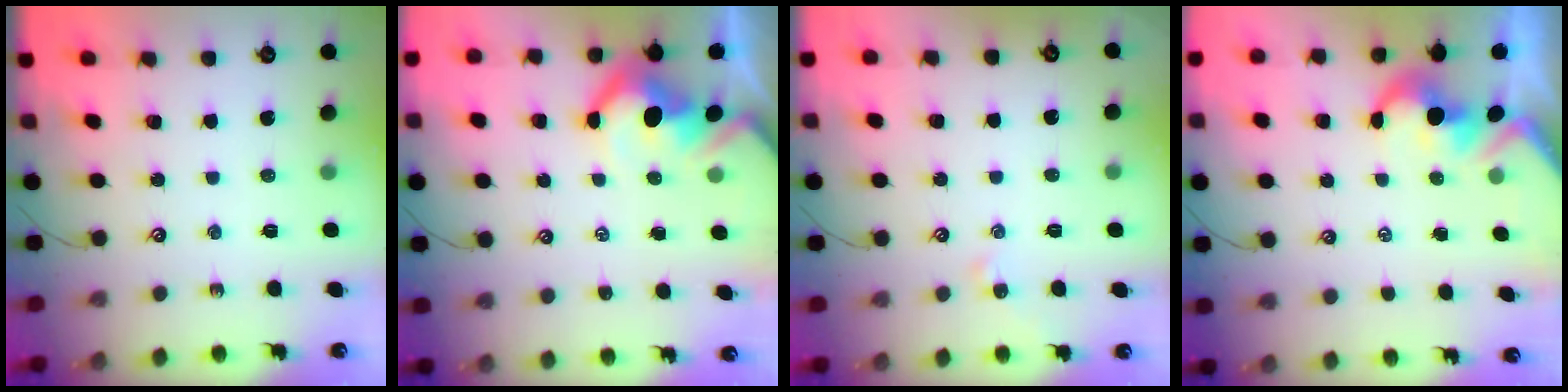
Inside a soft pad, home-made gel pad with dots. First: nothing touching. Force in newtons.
{"total": 6.4, "press": 6.3, "slide": 1.1}
{"total": 0.6, "press": 0.5, "slide": 0.4}
{"total": 1.7, "press": 1.4, "slide": 0.9}